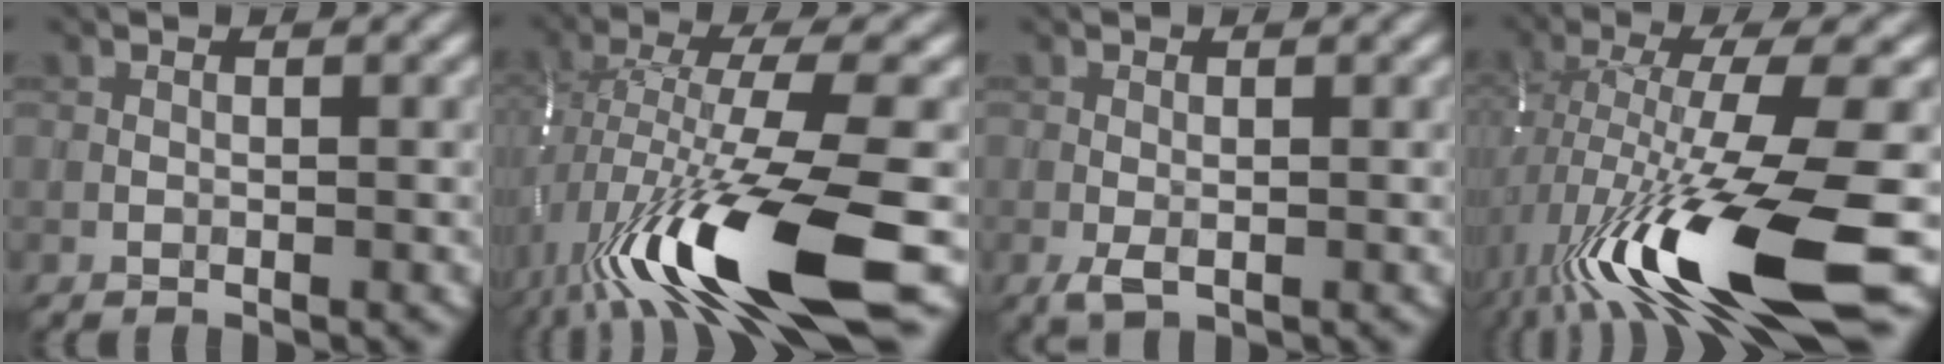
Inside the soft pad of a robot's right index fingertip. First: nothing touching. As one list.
[{"total": 14.2, "force": [-5.2, 3.3, 12.7], "torque": [-0.242, -0.007, -0.083]}, {"total": 1.6, "force": [-0.6, 0.7, 1.3], "torque": [-0.028, -0.005, -0.012]}, {"total": 14.3, "force": [-5.1, 3.0, 13.0], "torque": [-0.245, -0.012, -0.079]}]